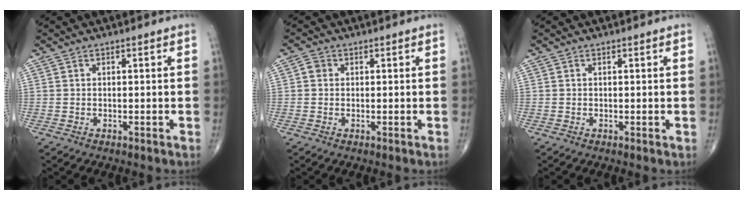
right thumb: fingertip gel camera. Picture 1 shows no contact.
{"total": 1.6, "force": [0.2, 1.4, 0.7], "torque": [-0.005, 0.004, 0.001]}
{"total": 0.0}